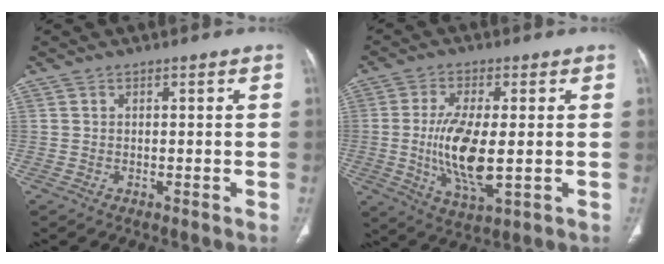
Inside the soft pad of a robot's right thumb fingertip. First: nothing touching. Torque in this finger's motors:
{"motor_torque": [1.97, 2.08, 1.64, -0.96, 0.16]}